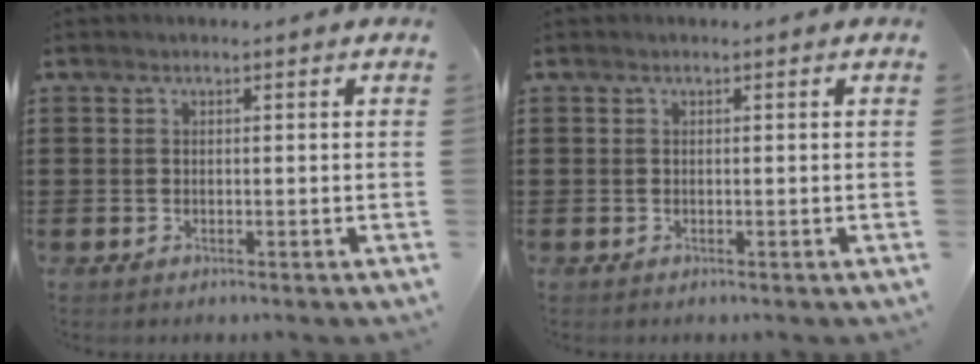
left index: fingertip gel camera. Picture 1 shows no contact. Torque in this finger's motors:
{"motor_torque": [0.00, 0.00, 0.00, -0.01]}